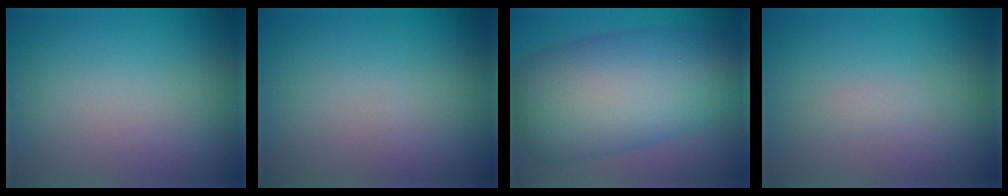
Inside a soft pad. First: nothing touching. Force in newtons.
{"total": 0.0}
{"total": 12.8, "press": 12.8, "slide": 0.3}
{"total": 0.6, "press": 0.6, "slide": 0.0}